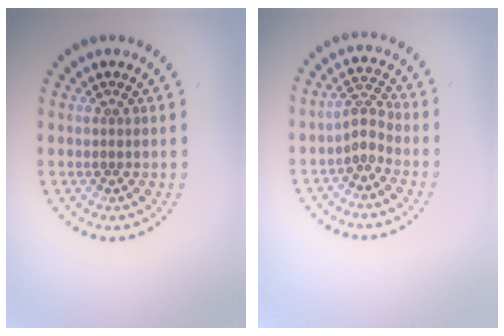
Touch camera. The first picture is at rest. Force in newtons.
{"total": 2.2, "press": 1.5, "slide": 1.6}